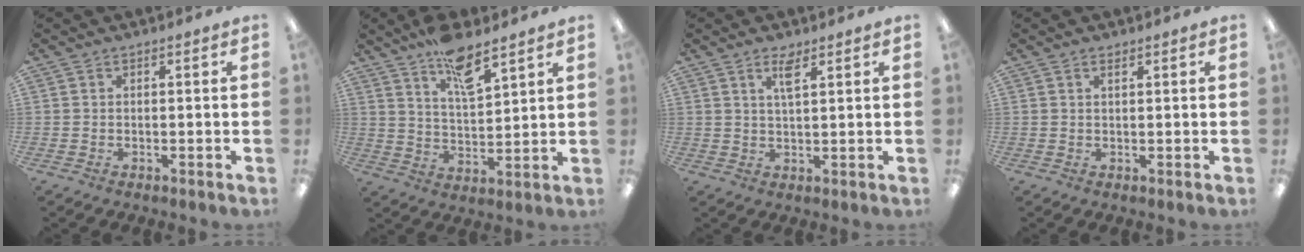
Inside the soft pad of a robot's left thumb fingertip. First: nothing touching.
{"total": 10.3, "force": [7.7, 3.3, 6.0], "torque": [-0.097, -0.041, 0.134]}
{"total": 4.1, "force": [2.6, 1.2, 2.9], "torque": [-0.057, 0.000, 0.044]}
{"total": 0.9, "force": [0.7, 0.2, 0.4], "torque": [-0.011, 0.000, 0.013]}